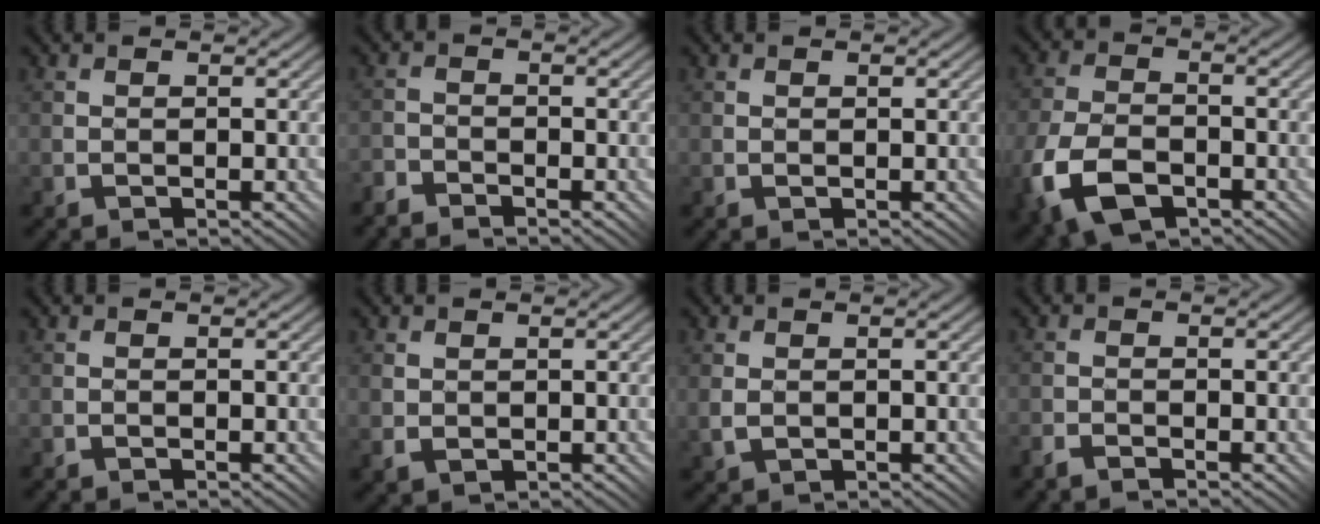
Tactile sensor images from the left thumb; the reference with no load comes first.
{"total": 2.4, "force": [-2.3, 0.6, 0.2], "torque": [-0.004, 0.005, -0.054]}
{"total": 0.0}
{"total": 10.4, "force": [-5.2, 6.1, 6.6], "torque": [-0.181, -0.027, -0.097]}
{"total": 0.5, "force": [-0.5, -0.1, -0.2], "torque": [0.004, 0.001, -0.011]}
{"total": 1.5, "force": [0.2, 1.3, 0.6], "torque": [-0.018, -0.003, 0.005]}
{"total": 2.4, "force": [-0.2, 1.7, 1.7], "torque": [-0.041, -0.006, 0.003]}
{"total": 2.1, "force": [-1.9, 0.6, 0.7], "torque": [-0.016, 0.001, -0.045]}